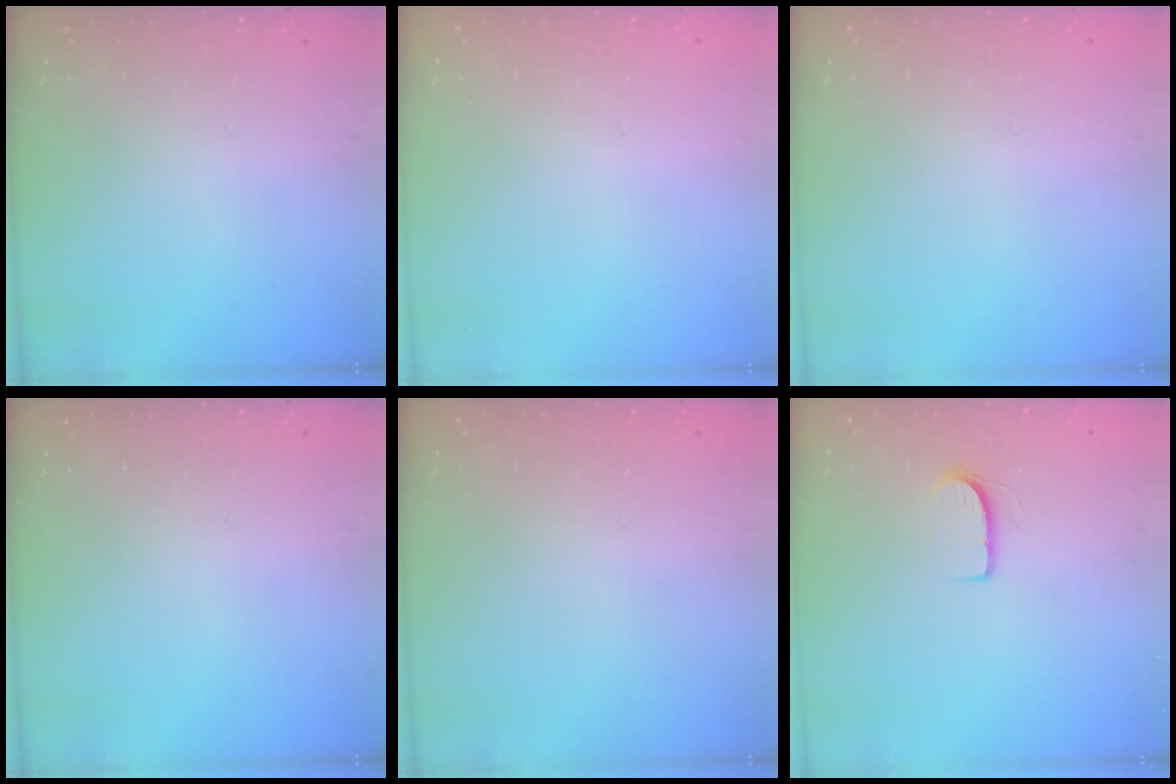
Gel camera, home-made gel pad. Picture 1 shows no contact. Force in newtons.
{"total": 0.0}
{"total": 0.0}
{"total": 0.0}
{"total": 0.0}
{"total": 7.0, "press": 7.0, "slide": 0.5}